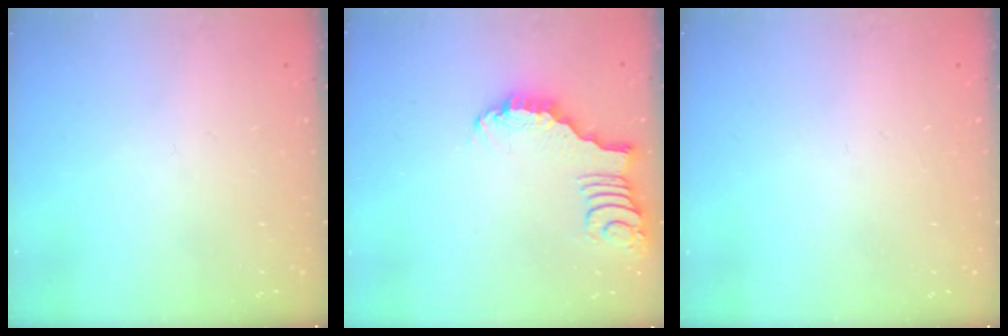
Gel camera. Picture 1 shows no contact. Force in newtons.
{"total": 2.6, "press": 2.6, "slide": 0.3}
{"total": 0.0}